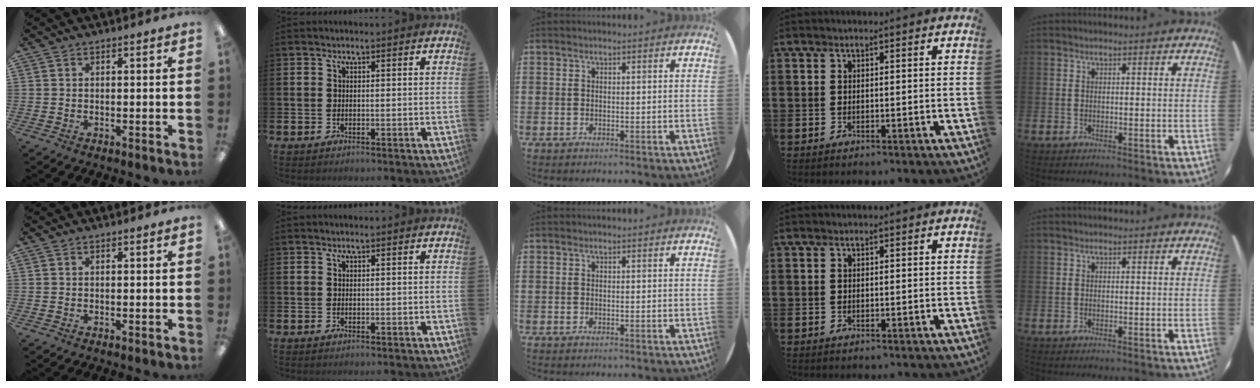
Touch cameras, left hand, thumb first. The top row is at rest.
{}